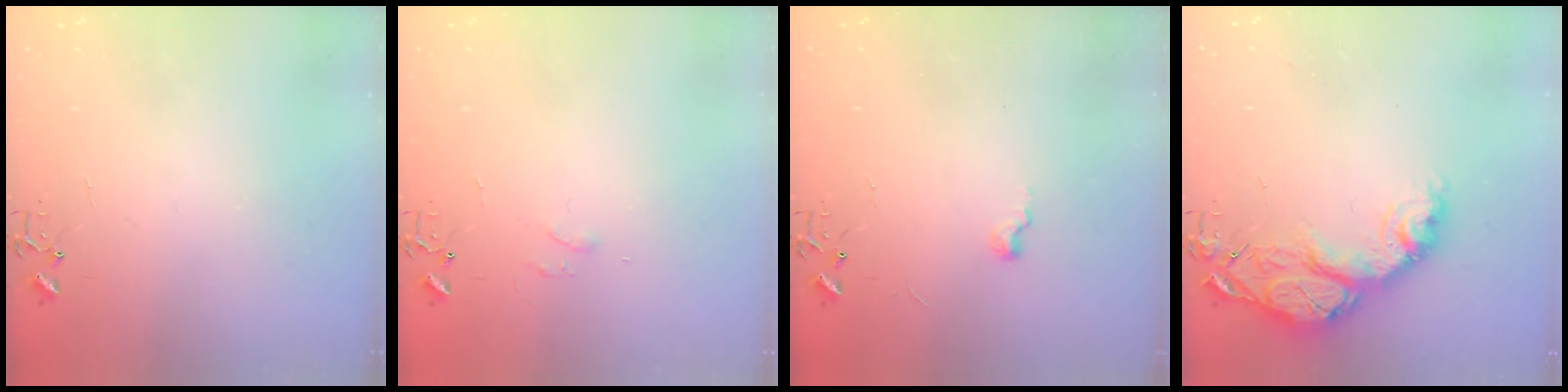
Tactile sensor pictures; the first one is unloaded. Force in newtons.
{"total": 3.9, "press": 3.9, "slide": 0.6}
{"total": 5.9, "press": 5.8, "slide": 0.6}
{"total": 16.4, "press": 16.4, "slide": 1.4}